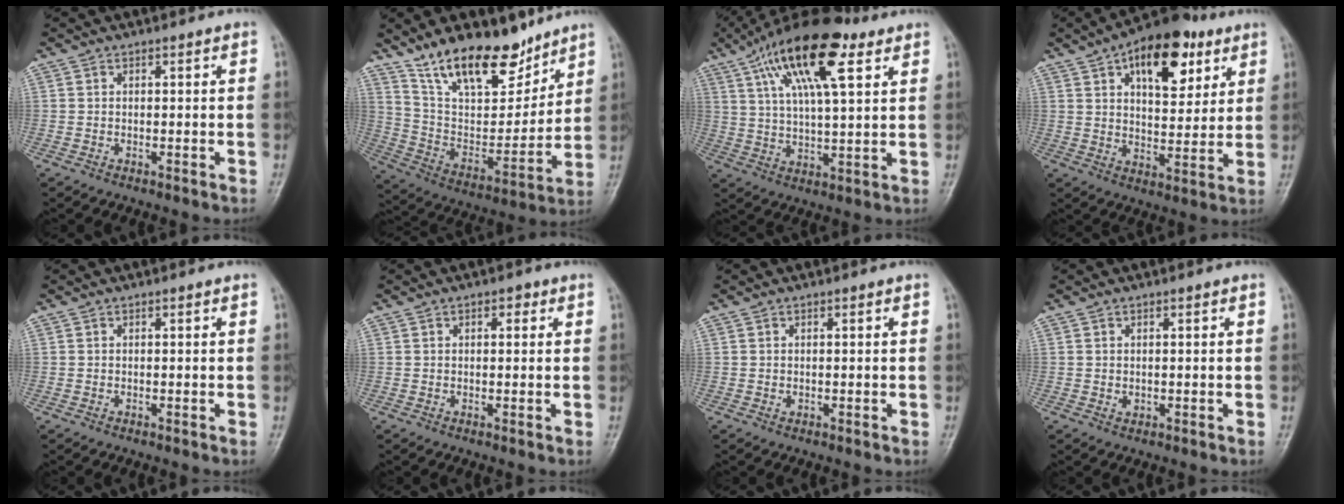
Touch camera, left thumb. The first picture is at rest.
{"total": 19.4, "force": [13.8, 8.9, 10.3], "torque": [-0.109, -0.077, 0.240]}
{"total": 18.8, "force": [9.2, 6.5, 15.1], "torque": [-0.250, -0.007, 0.157]}
{"total": 16.6, "force": [7.9, 8.5, 11.9], "torque": [-0.133, -0.018, 0.120]}
{"total": 0.0}
{"total": 1.9, "force": [0.8, 1.1, 1.3], "torque": [-0.009, 0.001, 0.009]}
{"total": 0.5, "force": [0.1, 0.3, 0.4], "torque": [-0.003, 0.000, 0.004]}
{"total": 1.0, "force": [0.2, 0.7, 0.7], "torque": [-0.009, -0.002, 0.007]}